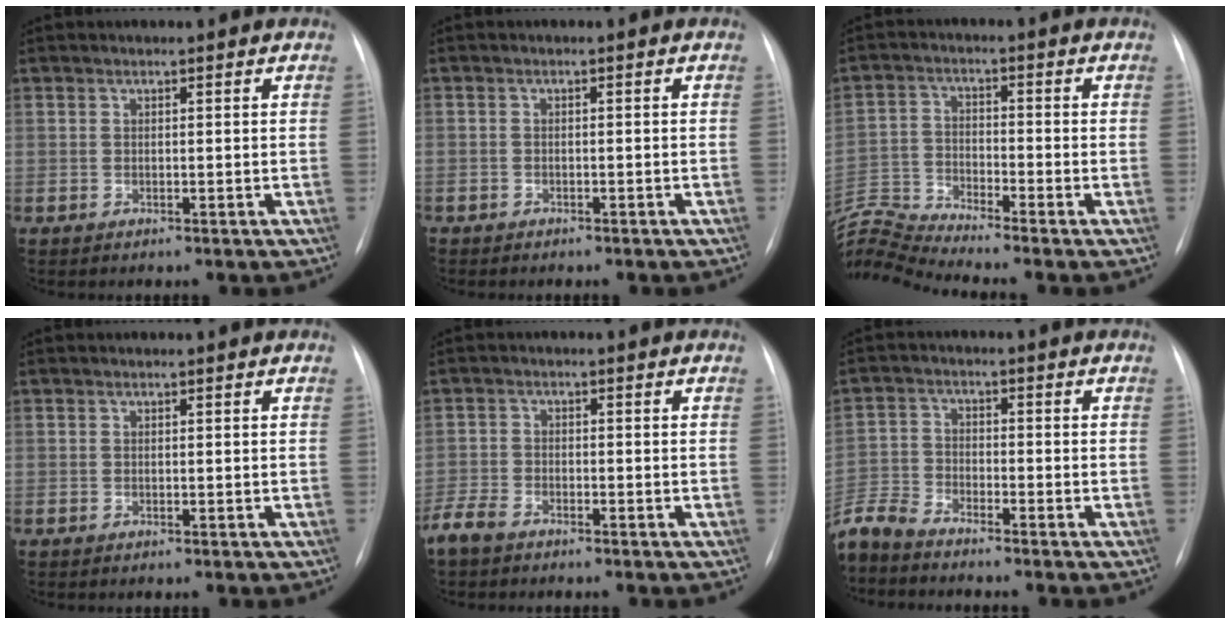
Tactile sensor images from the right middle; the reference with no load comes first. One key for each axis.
{"total": 1.6, "fx": -1.3, "fy": 0.8, "fz": 0.5, "tx": -0.012, "ty": 0.000, "tz": -0.014}
{"total": 9.9, "fx": -9.5, "fy": -2.7, "fz": 1.4, "tx": -0.044, "ty": 0.002, "tz": -0.186}
{"total": 0.0}
{"total": 3.6, "fx": -3.0, "fy": 1.3, "fz": 1.6, "tx": -0.037, "ty": -0.004, "tz": -0.059}
{"total": 7.1, "fx": -6.8, "fy": 1.1, "fz": 1.8, "tx": -0.045, "ty": -0.007, "tz": -0.139}